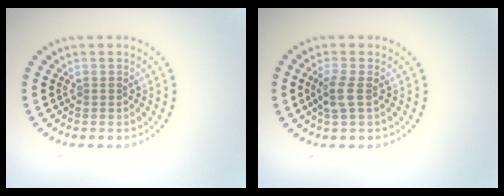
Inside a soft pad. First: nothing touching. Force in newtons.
{"total": 2.1, "press": 1.9, "slide": 1.0}